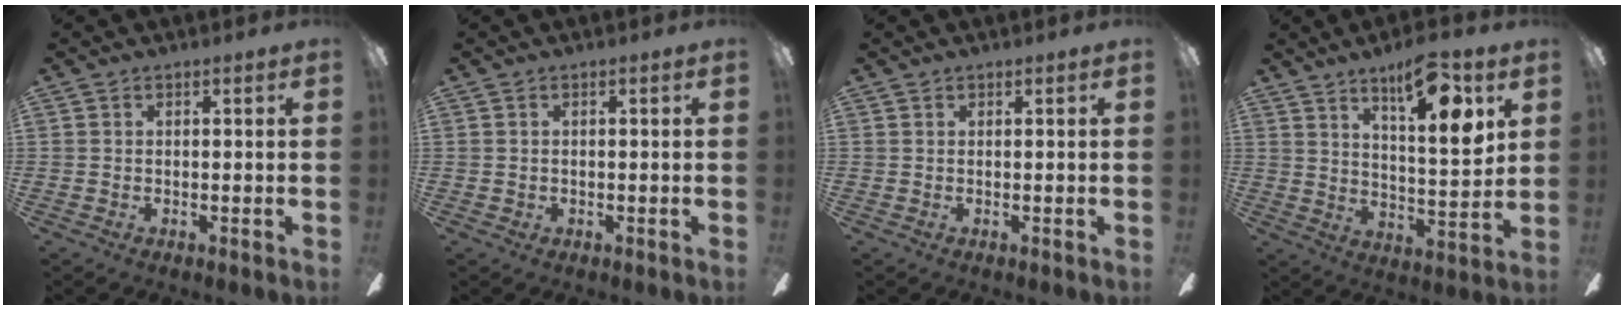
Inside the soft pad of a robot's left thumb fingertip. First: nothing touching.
{"total": 0.8, "force": [-0.2, 0.7, 0.4], "torque": [-0.008, 0.004, -0.005]}
{"total": 0.0}
{"total": 14.1, "force": [8.4, 4.0, 10.6], "torque": [-0.153, -0.042, 0.131]}